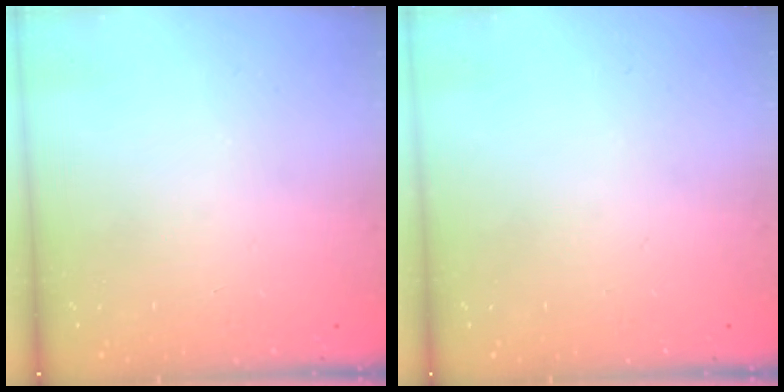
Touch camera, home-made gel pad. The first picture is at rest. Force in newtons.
{"total": 0.0}